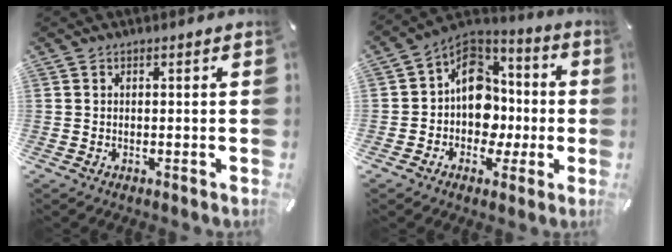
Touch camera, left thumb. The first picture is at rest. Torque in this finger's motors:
{"motor_torque": [0.27, 1.88, 0.99, 0.06, 0.37]}